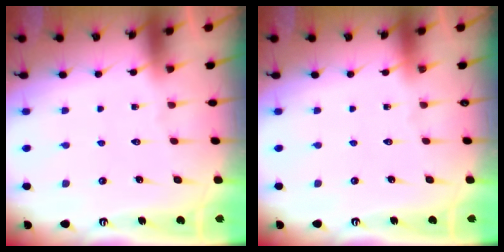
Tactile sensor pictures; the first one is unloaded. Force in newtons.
{"total": 0.0}